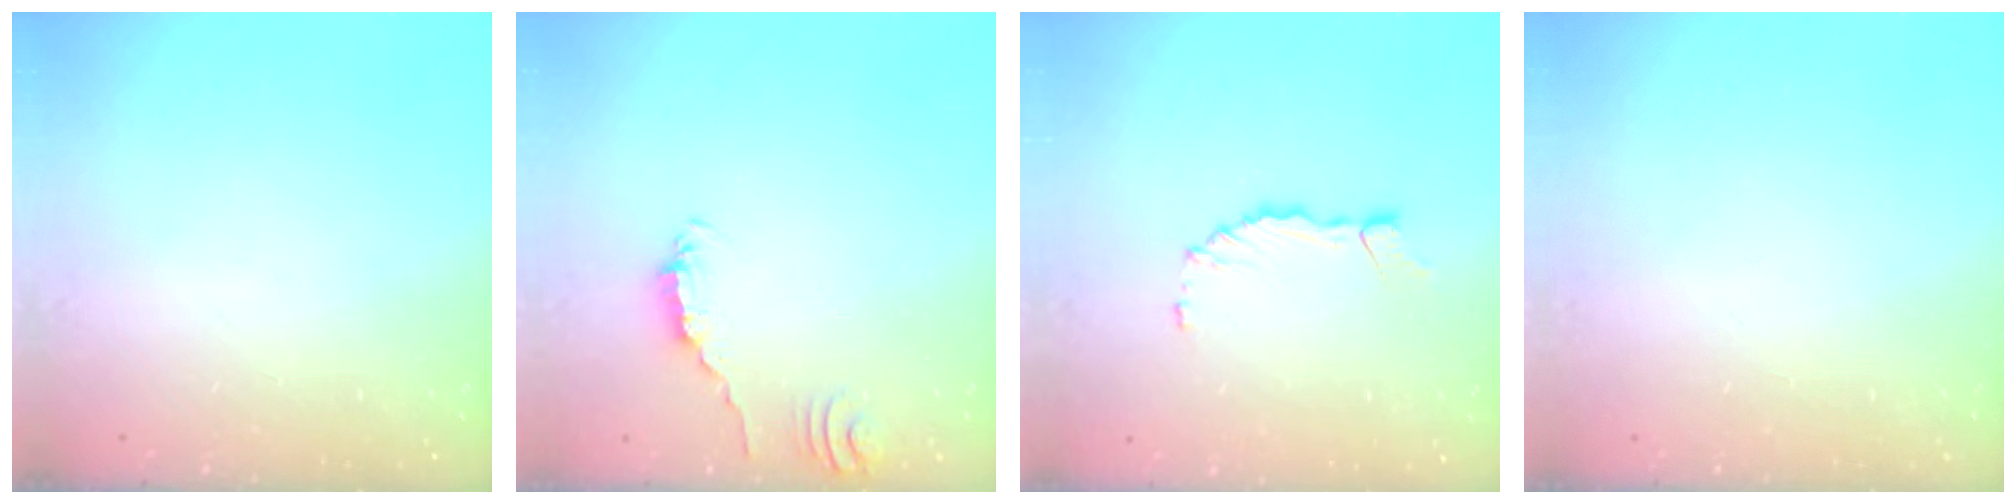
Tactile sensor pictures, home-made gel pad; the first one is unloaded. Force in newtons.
{"total": 2.6, "press": 2.6, "slide": 0.4}
{"total": 3.3, "press": 3.3, "slide": 0.4}
{"total": 0.0}